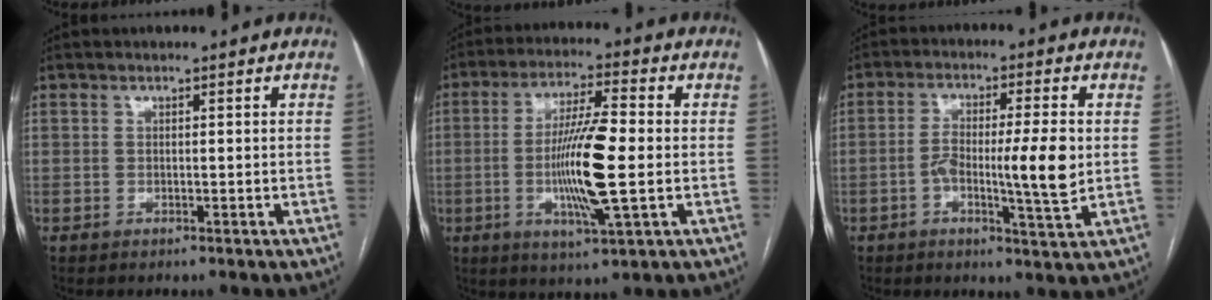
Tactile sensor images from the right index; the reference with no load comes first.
{"total": 12.5, "force": [-1.5, 0.9, 12.4], "torque": [-0.235, -0.009, -0.031]}
{"total": 9.4, "force": [-0.9, 0.9, 9.4], "torque": [-0.160, 0.002, -0.017]}